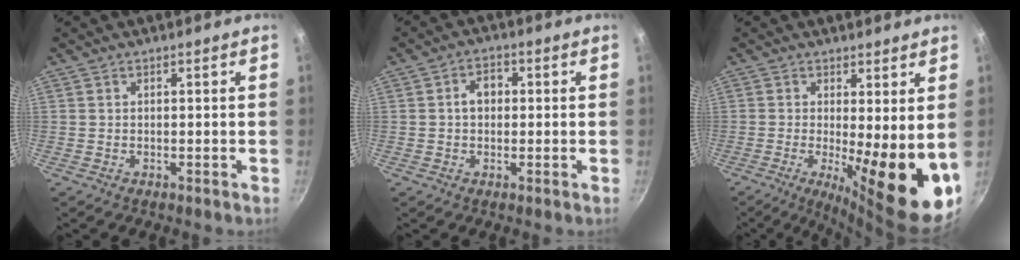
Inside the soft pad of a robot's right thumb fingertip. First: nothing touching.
{"total": 4.2, "force": [0.3, 3.2, 2.7], "torque": [-0.021, 0.012, 0.000]}
{"total": 14.5, "force": [-1.1, 3.7, 14.0], "torque": [-0.173, -0.026, -0.011]}